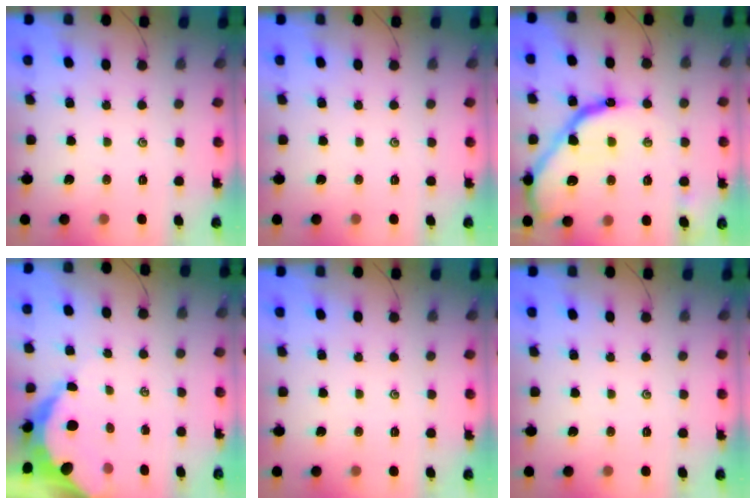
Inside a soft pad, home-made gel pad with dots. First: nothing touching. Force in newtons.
{"total": 0.0}
{"total": 18.4, "press": 18.4, "slide": 1.4}
{"total": 7.9, "press": 7.8, "slide": 0.8}
{"total": 0.0}
{"total": 0.0}